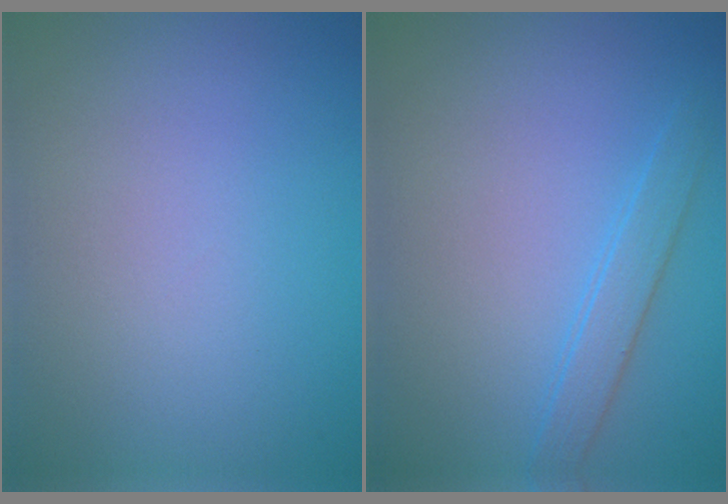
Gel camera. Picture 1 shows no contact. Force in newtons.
{"total": 1.9, "press": 1.9, "slide": 0.1}